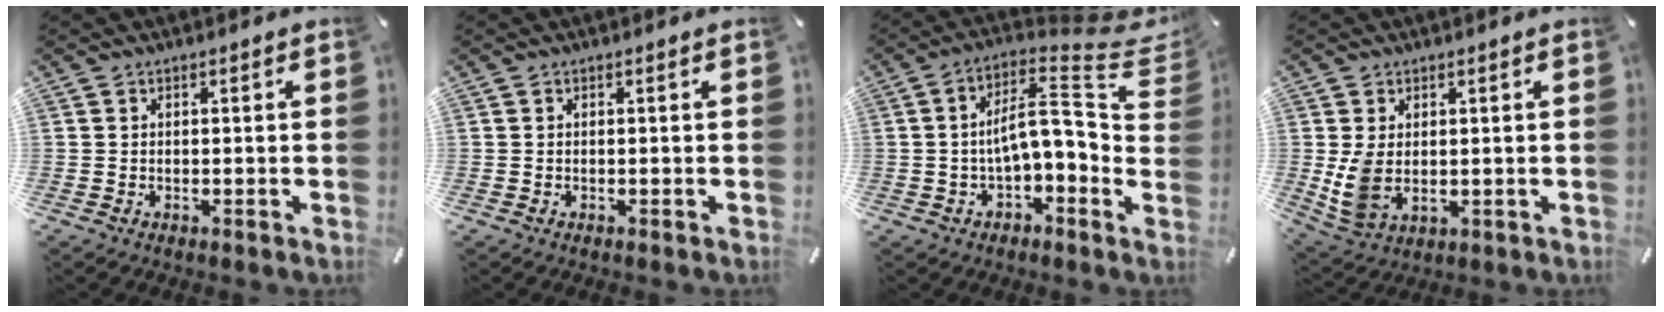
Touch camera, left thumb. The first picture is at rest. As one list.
[{"total": 0.0}, {"total": 11.8, "force": [2.7, 5.2, 10.3], "torque": [-0.166, -0.025, 0.044]}, {"total": 6.7, "force": [0.6, 4.7, 4.8], "torque": [-0.112, -0.009, 0.010]}]